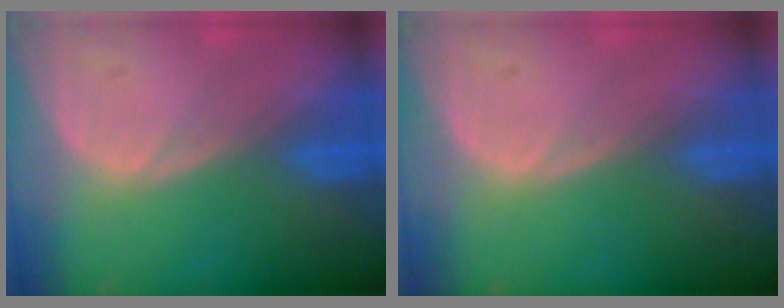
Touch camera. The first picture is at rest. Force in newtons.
{"total": 0.0}